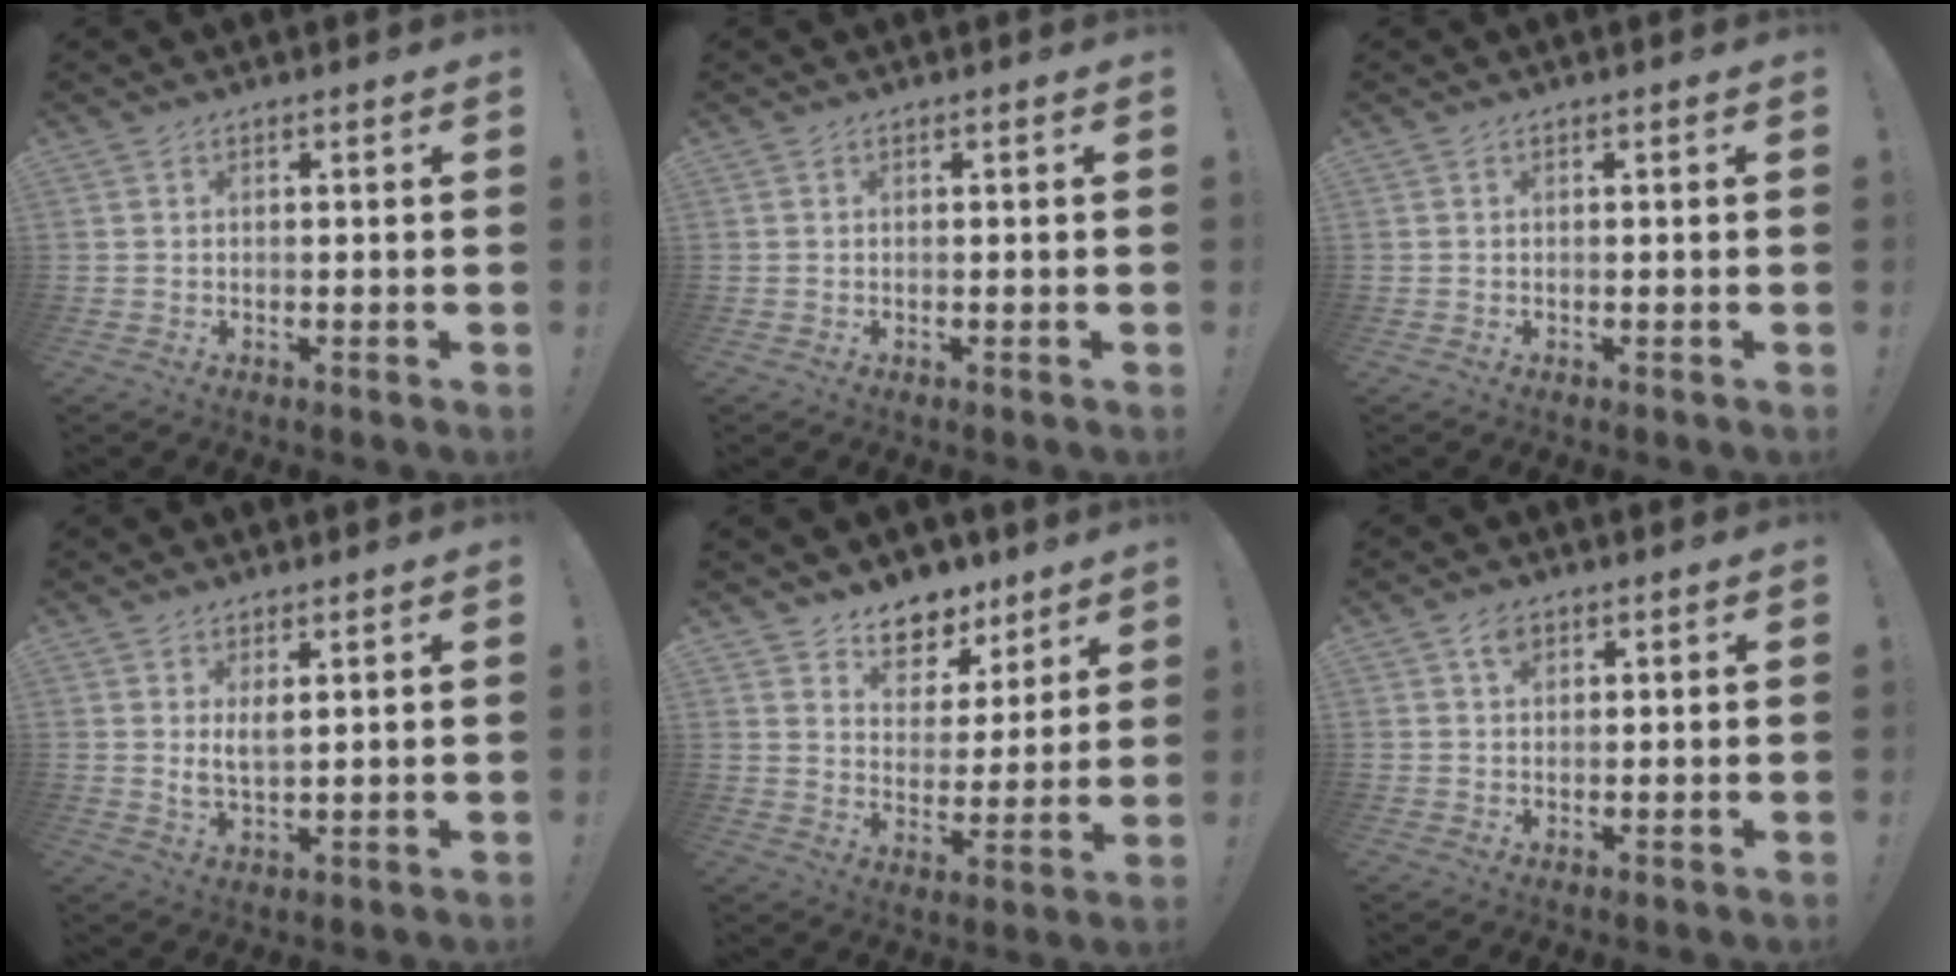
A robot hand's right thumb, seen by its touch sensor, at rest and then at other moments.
{"total": 0.0}
{"total": 0.0}
{"total": 4.2, "force": [2.1, 1.5, 3.3], "torque": [-0.055, -0.013, 0.036]}
{"total": 8.9, "force": [7.1, 5.1, 1.6], "torque": [-0.021, -0.065, 0.137]}
{"total": 3.1, "force": [1.7, 2.0, 1.6], "torque": [-0.020, -0.002, 0.028]}